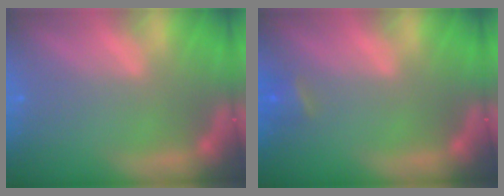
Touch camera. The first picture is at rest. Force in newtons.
{"total": 1.9}